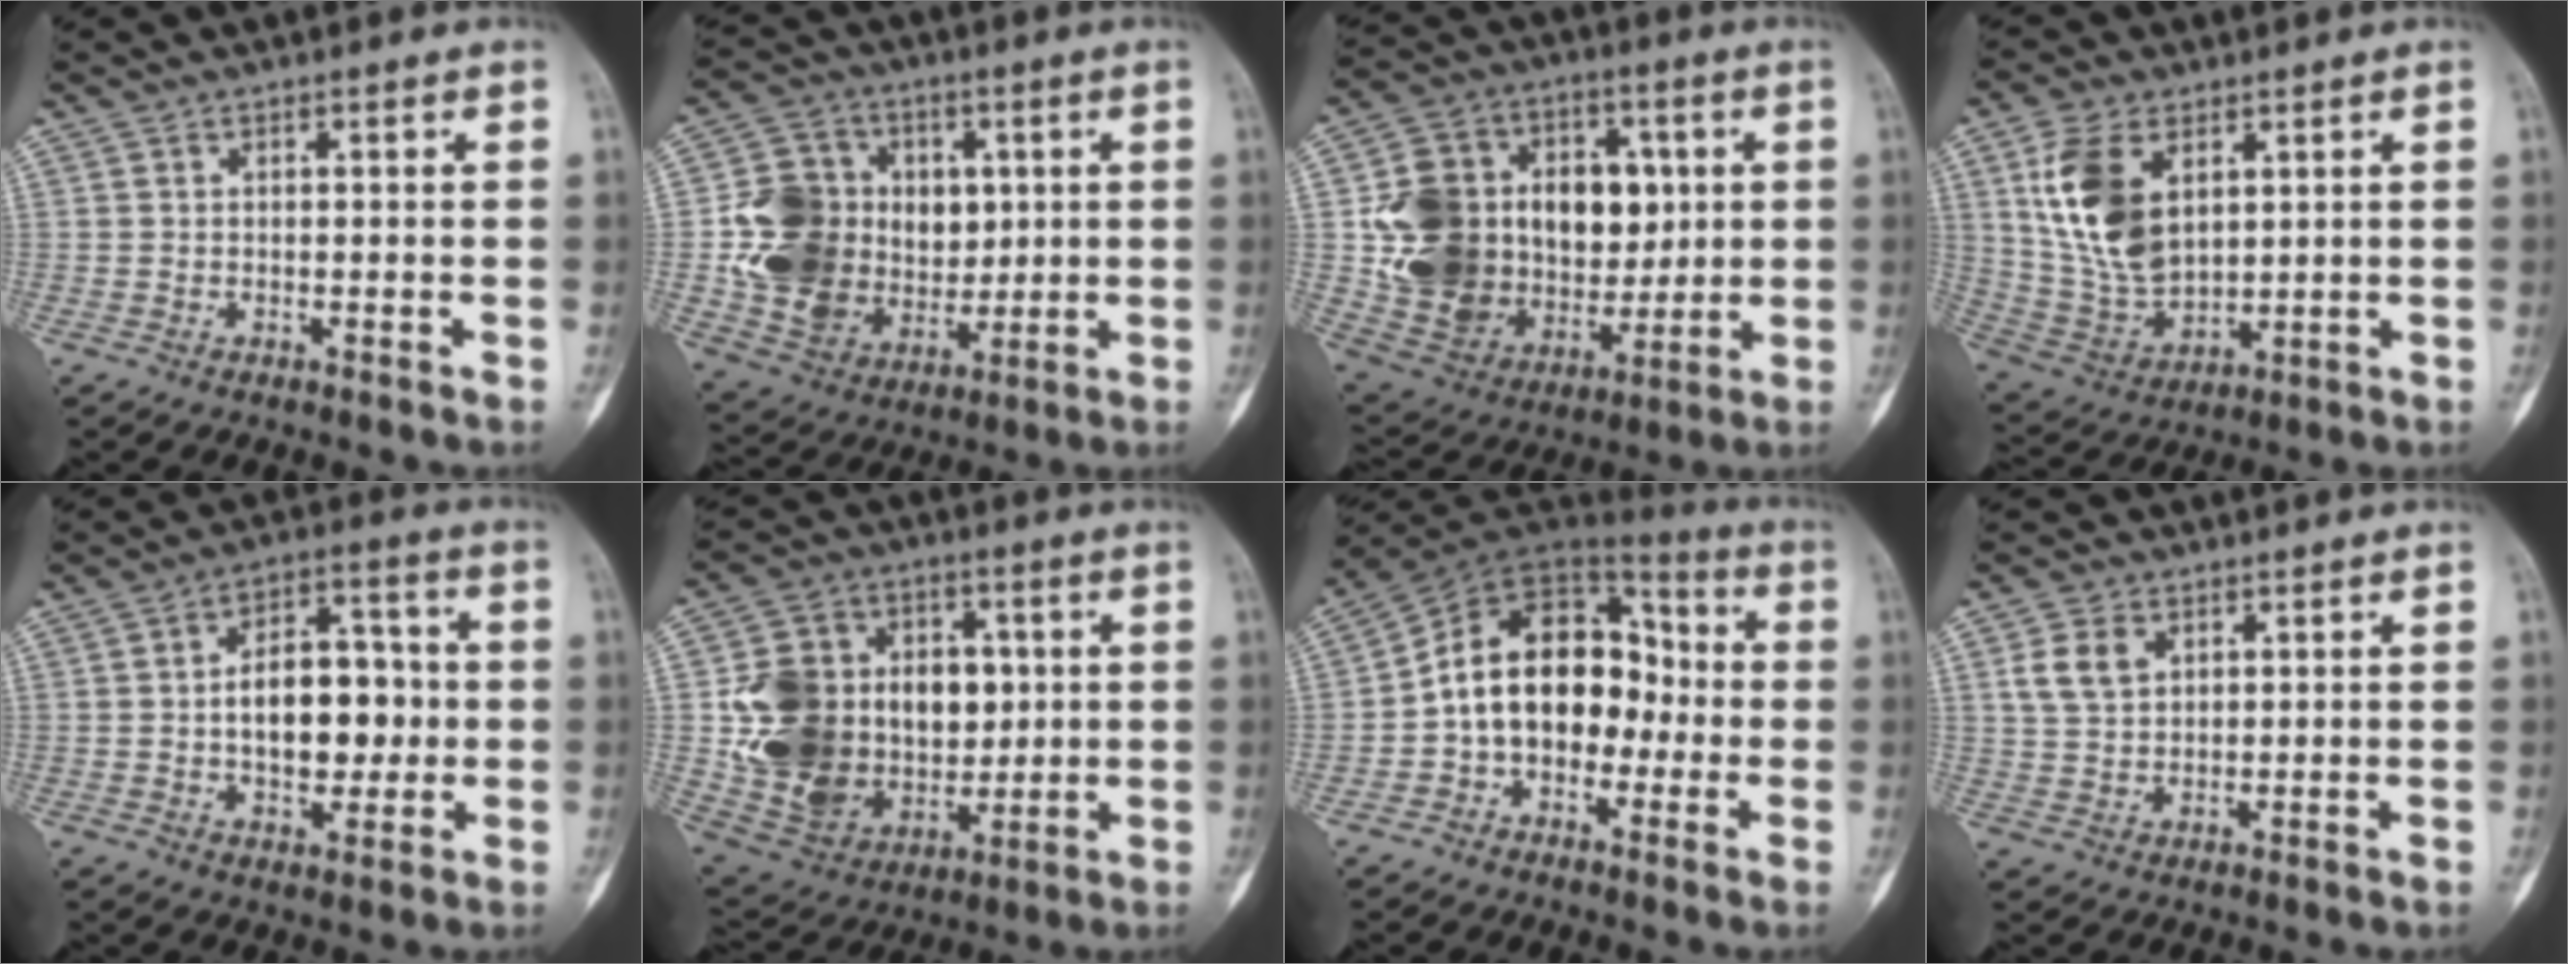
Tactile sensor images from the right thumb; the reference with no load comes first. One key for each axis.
{"total": 17.8, "fx": 1.3, "fy": 14.7, "fz": 9.9, "tx": -0.137, "ty": 0.006, "tz": 0.041}
{"total": 24.7, "fx": 2.4, "fy": 18.7, "fz": 15.9, "tx": -0.244, "ty": 0.017, "tz": 0.066}
{"total": 14.6, "fx": 4.8, "fy": 8.8, "fz": 10.6, "tx": -0.196, "ty": -0.015, "tz": 0.107}
{"total": 13.1, "fx": -0.4, "fy": 8.0, "fz": 10.3, "tx": -0.119, "ty": 0.025, "tz": -0.007}
{"total": 22.0, "fx": 1.2, "fy": 17.2, "fz": 13.7, "tx": -0.204, "ty": 0.015, "tz": 0.047}
{"total": 16.1, "fx": -2.0, "fy": 11.4, "fz": 11.2, "tx": -0.148, "ty": 0.056, "tz": -0.047}
{"total": 5.6, "fx": 2.1, "fy": 3.9, "fz": 3.4, "tx": -0.056, "ty": 0.001, "tz": 0.045}